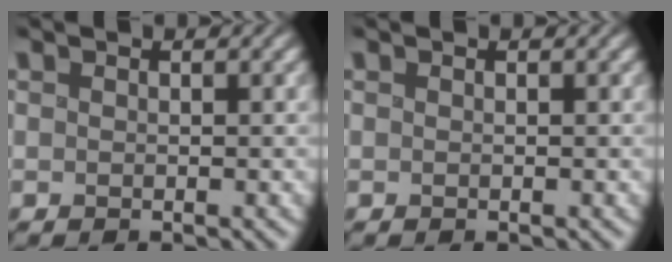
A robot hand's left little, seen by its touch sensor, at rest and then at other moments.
{"total": 0.0}